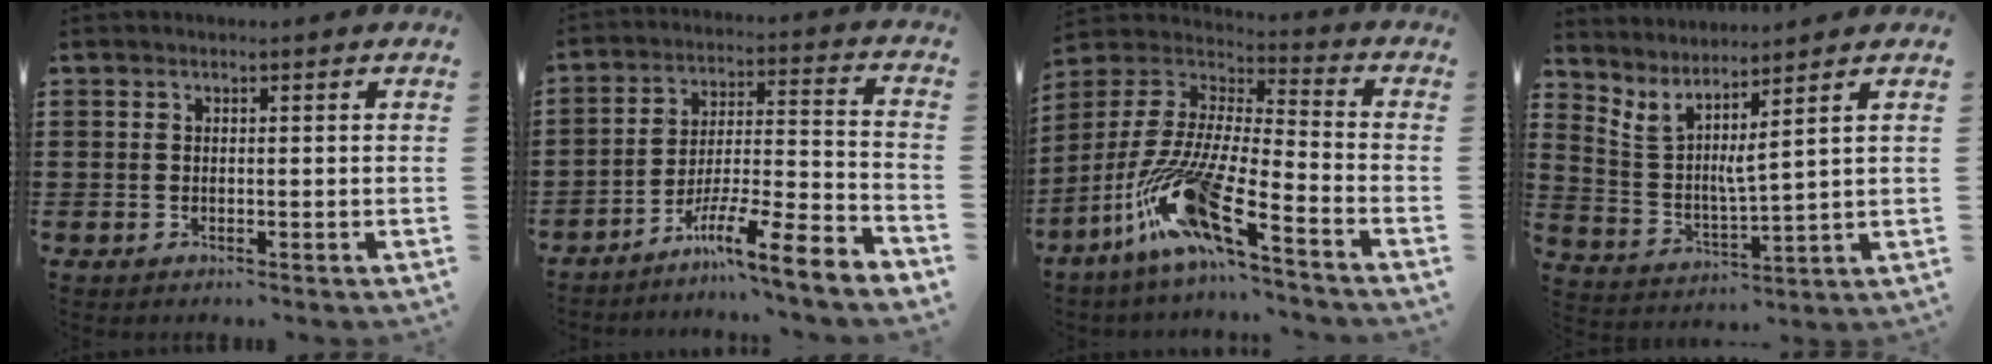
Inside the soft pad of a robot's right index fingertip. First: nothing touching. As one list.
[{"total": 9.4, "force": [-7.5, 0.2, 5.6], "torque": [-0.083, 0.005, -0.145]}, {"total": 14.6, "force": [-10.1, 2.2, 10.2], "torque": [-0.215, 0.007, -0.195]}, {"total": 4.0, "force": [3.0, -0.5, 2.6], "torque": [-0.066, -0.032, 0.046]}]